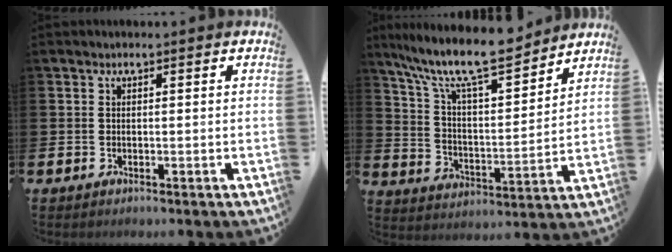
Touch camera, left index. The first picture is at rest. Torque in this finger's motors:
{"motor_torque": [1.03, -1.11, 1.02, 0.21]}